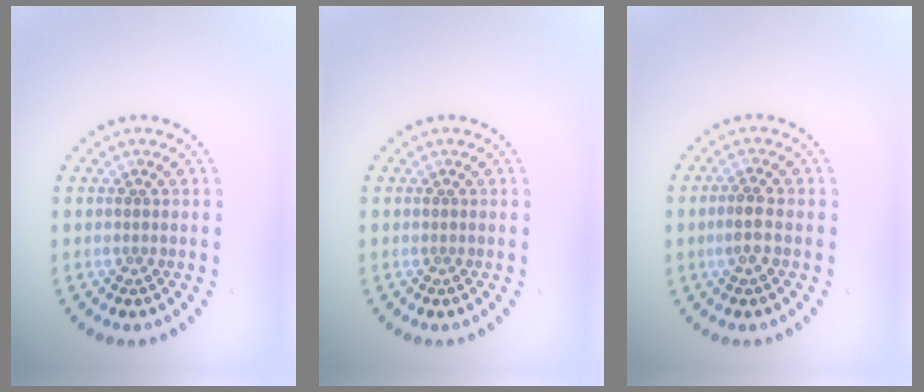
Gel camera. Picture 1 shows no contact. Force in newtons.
{"total": 0.0}
{"total": 1.9, "press": 1.8, "slide": 0.6}